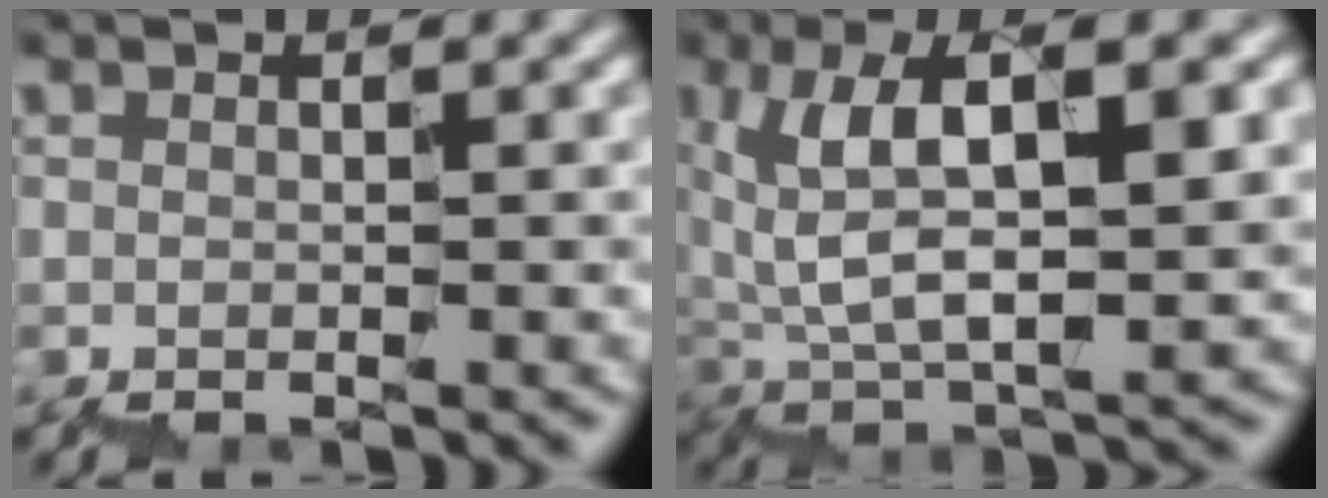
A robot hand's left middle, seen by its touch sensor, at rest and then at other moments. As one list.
[{"total": 6.8, "force": [2.5, 2.3, 5.9], "torque": [-0.124, 0.013, 0.046]}]